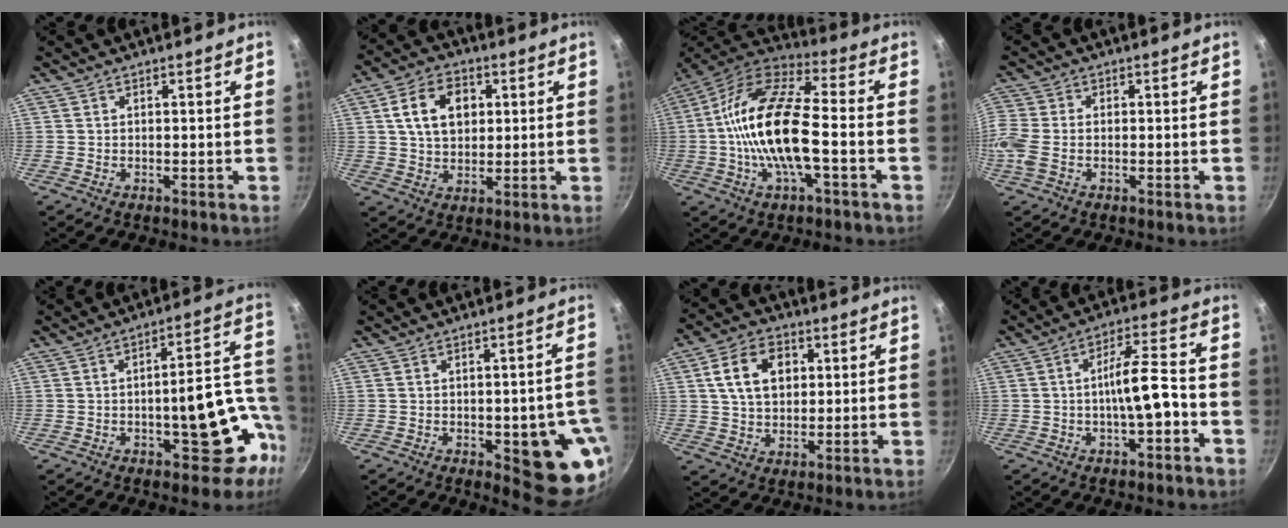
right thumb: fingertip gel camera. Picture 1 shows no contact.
{"total": 11.1, "force": [2.7, 7.8, 7.3], "torque": [-0.106, 0.005, 0.042]}
{"total": 18.9, "force": [-2.5, 7.3, 17.3], "torque": [-0.331, 0.038, -0.066]}
{"total": 6.0, "force": [-0.8, 3.9, 4.5], "torque": [-0.104, 0.002, -0.028]}
{"total": 16.7, "force": [-5.1, 7.4, 14.1], "torque": [-0.114, 0.047, -0.060]}
{"total": 14.9, "force": [-4.0, 5.9, 13.0], "torque": [-0.095, 0.011, -0.047]}
{"total": 11.2, "force": [2.8, 7.9, 7.4], "torque": [-0.111, 0.007, 0.042]}
{"total": 8.7, "force": [-2.8, 2.5, 7.8], "torque": [-0.117, 0.042, -0.045]}